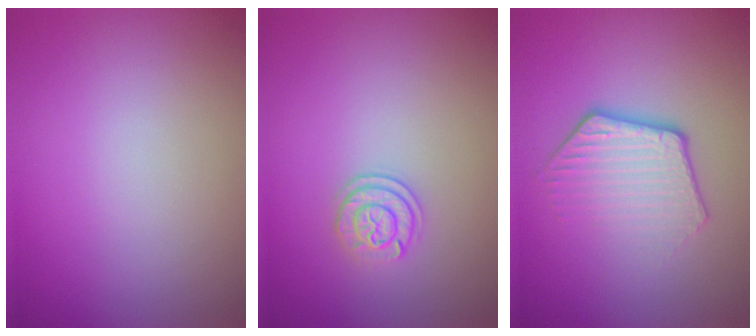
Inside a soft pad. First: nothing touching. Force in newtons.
{"total": 2.0, "press": 1.8, "slide": 0.9}
{"total": 4.0, "press": 2.9, "slide": 2.8}